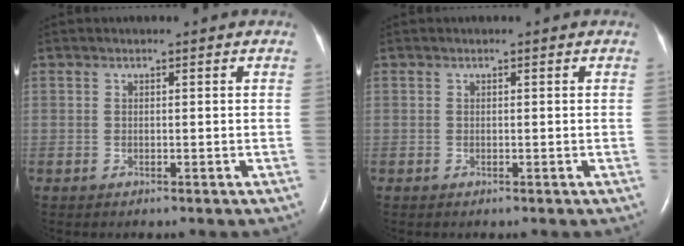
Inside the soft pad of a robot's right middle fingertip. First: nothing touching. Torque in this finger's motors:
{"motor_torque": [0.06, -0.12, 0.00, 0.00]}